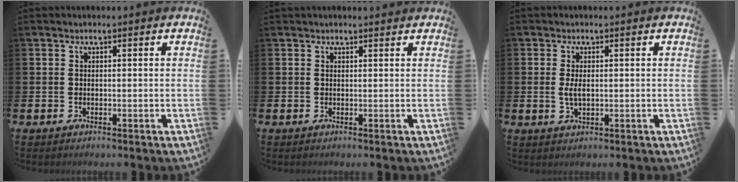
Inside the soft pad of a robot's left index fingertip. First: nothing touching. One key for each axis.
{"total": 0.7, "fx": 0.7, "fy": 0.1, "fz": 0.2, "tx": 0.008, "ty": -0.003, "tz": 0.010}
{"total": 2.3, "fx": 0.2, "fy": 1.0, "fz": 2.1, "tx": -0.036, "ty": 0.001, "tz": 0.001}